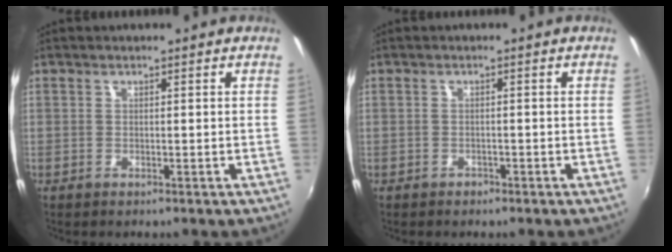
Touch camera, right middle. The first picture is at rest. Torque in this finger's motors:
{"motor_torque": [0.50, -0.25, -0.02, 0.00]}